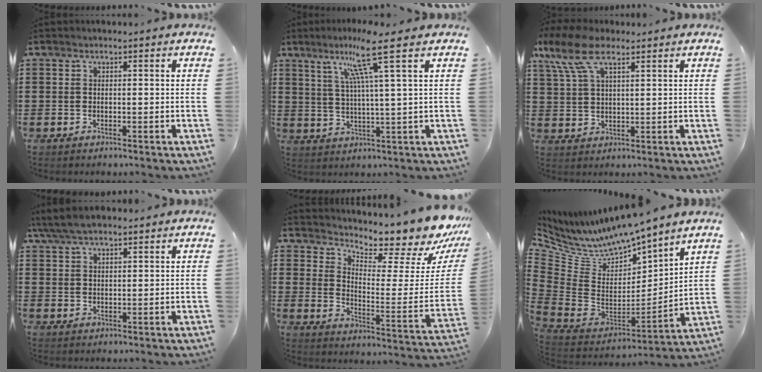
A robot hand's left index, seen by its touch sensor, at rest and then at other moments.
{"total": 9.2, "force": [5.4, -1.0, 7.5], "torque": [-0.152, -0.007, 0.086]}
{"total": 9.1, "force": [5.5, 3.8, 6.1], "torque": [-0.145, -0.001, 0.099]}
{"total": 4.9, "force": [4.0, 1.6, 2.4], "torque": [-0.058, 0.000, 0.075]}
{"total": 7.3, "force": [6.8, 1.1, 2.6], "torque": [-0.051, -0.078, 0.111]}
{"total": 7.5, "force": [7.1, 2.2, 1.3], "torque": [-0.072, -0.067, 0.123]}